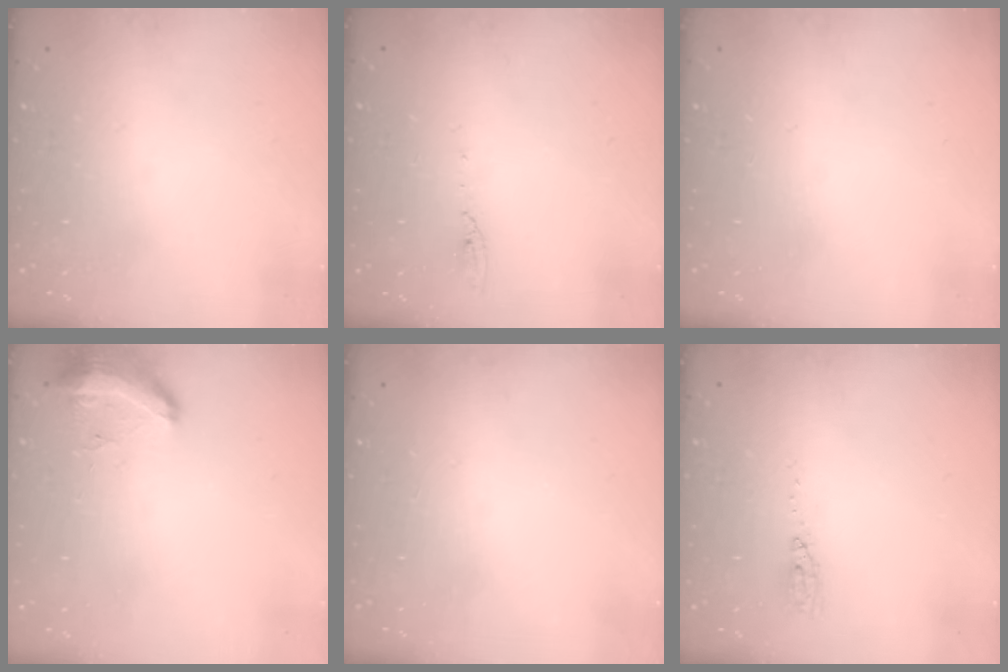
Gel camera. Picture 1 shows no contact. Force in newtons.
{"total": 4.1, "press": 4.0, "slide": 0.7}
{"total": 0.0}
{"total": 9.1, "press": 8.9, "slide": 1.9}
{"total": 0.0}
{"total": 3.6, "press": 3.4, "slide": 1.3}